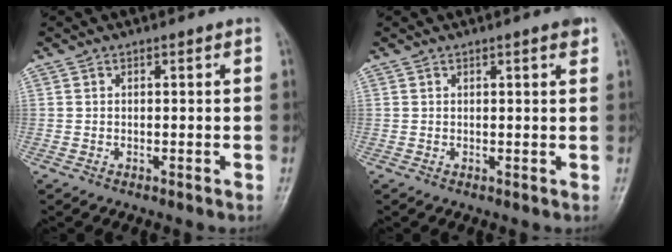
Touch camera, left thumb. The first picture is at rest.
{"total": 1.8, "force": [1.1, 0.1, 1.5], "torque": [-0.020, -0.003, 0.012]}